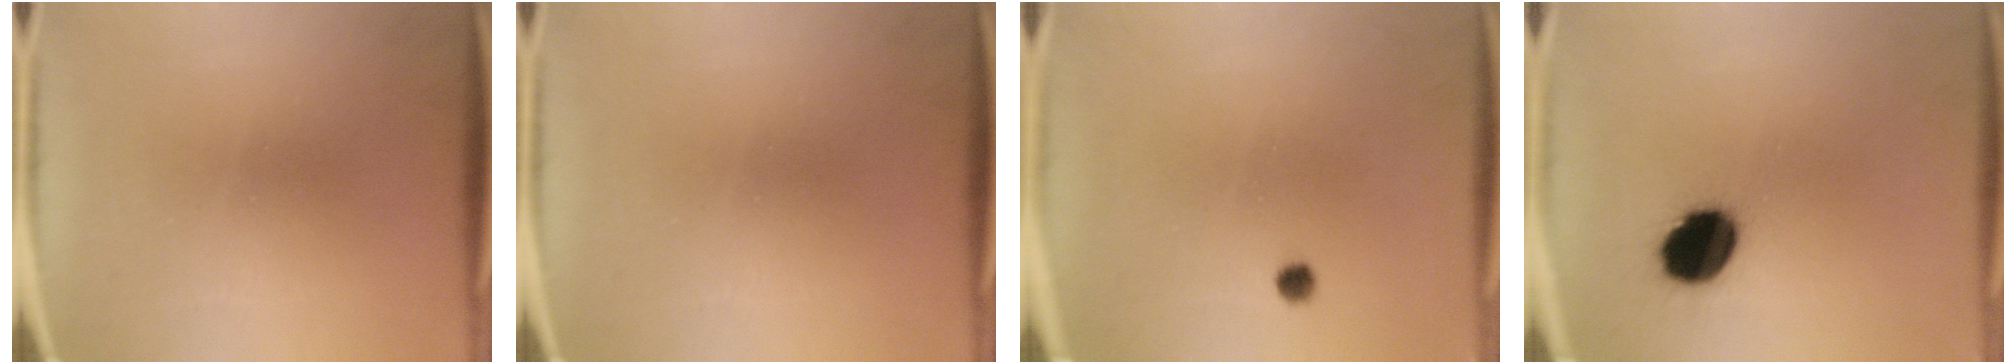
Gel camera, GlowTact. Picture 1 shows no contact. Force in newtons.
{"total": 0.0}
{"total": 1.3}
{"total": 11.7}